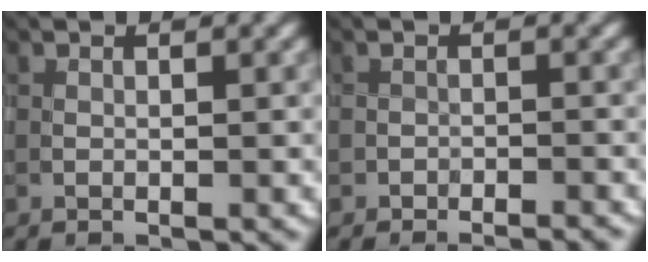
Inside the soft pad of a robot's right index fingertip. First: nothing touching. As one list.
[{"total": 2.0, "force": [-2.0, 0.3, 0.2], "torque": [-0.002, 0.011, -0.025]}]